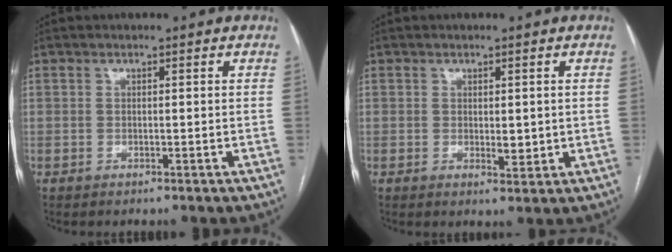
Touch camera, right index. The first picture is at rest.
{"total": 2.3, "force": [0.1, 1.1, 2.0], "torque": [-0.031, -0.005, 0.008]}